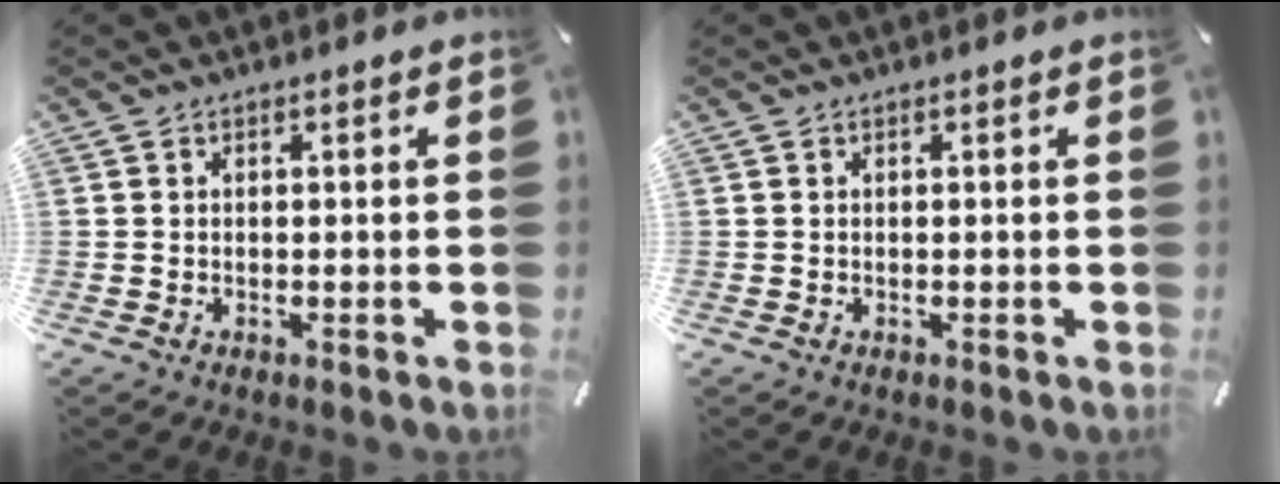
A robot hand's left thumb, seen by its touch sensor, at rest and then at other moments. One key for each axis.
{"total": 0.0}